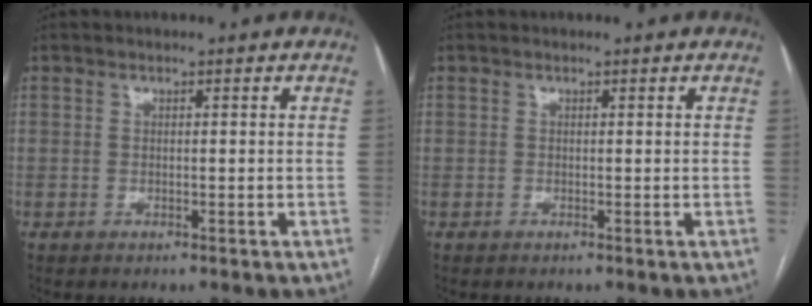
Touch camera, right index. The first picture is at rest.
{"total": 0.0}